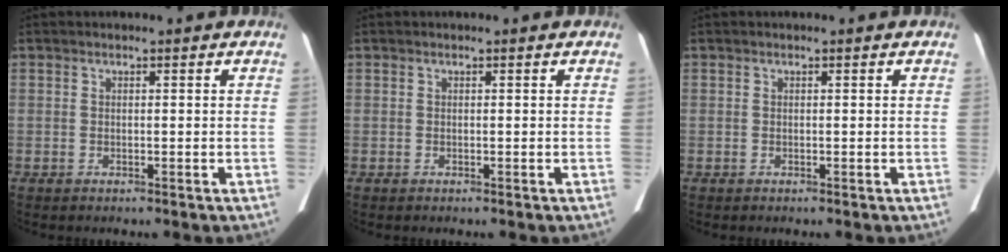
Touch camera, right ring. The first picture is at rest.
{"total": 0.0}
{"total": 0.0}